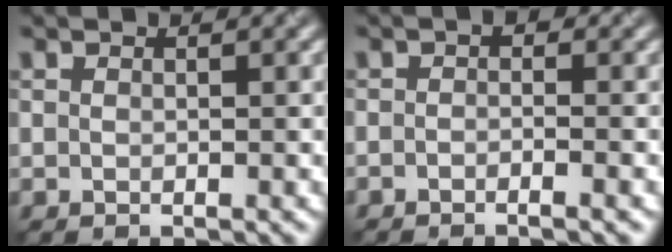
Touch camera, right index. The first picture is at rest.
{"total": 2.5, "force": [-0.6, 1.4, 2.0], "torque": [0.015, 0.011, -0.031]}